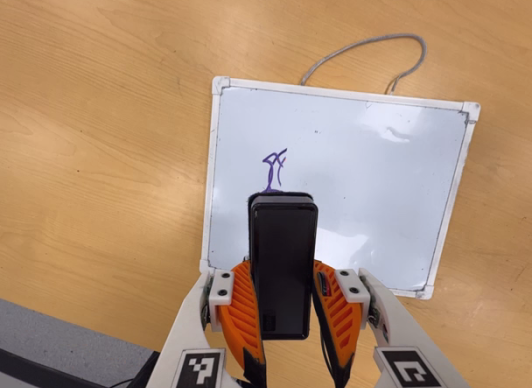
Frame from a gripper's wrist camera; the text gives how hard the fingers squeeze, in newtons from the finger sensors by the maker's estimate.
{"total": 8.3, "left": 6.4, "right": 10.2}